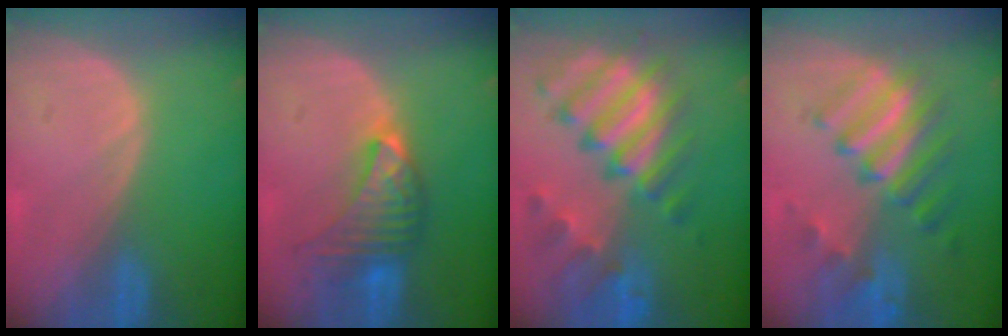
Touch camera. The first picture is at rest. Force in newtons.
{"total": 7.0, "press": 7.0, "slide": 0.6}
{"total": 11.5, "press": 9.8, "slide": 6.0}
{"total": 9.5, "press": 8.2, "slide": 4.9}